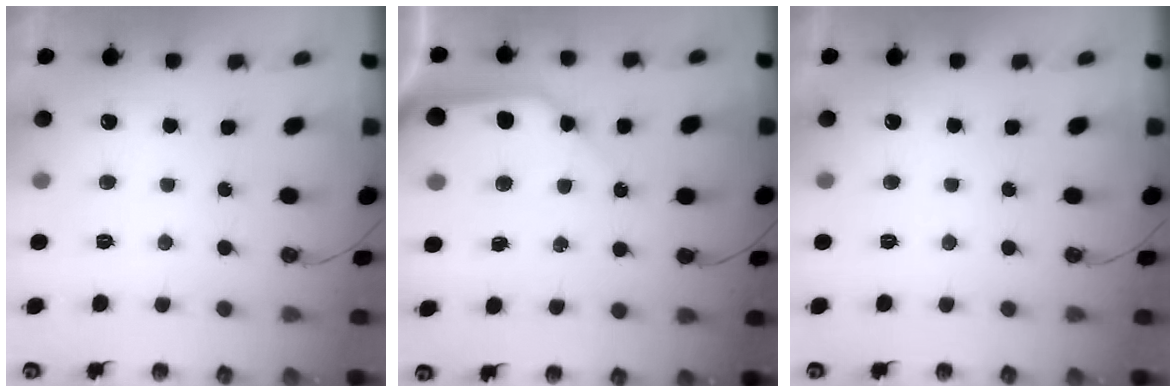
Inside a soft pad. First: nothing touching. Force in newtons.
{"total": 13.0, "press": 12.8, "slide": 1.8}
{"total": 0.0}